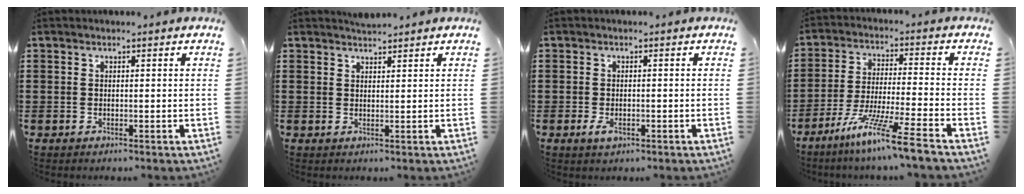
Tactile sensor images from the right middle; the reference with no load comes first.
{"total": 1.6, "force": [1.5, 0.1, 0.0], "torque": [-0.005, 0.003, 0.030]}
{"total": 1.9, "force": [-0.8, 0.9, 1.5], "torque": [-0.043, -0.009, -0.019]}
{"total": 9.5, "force": [-7.5, -0.7, 5.8], "torque": [-0.119, -0.014, -0.150]}